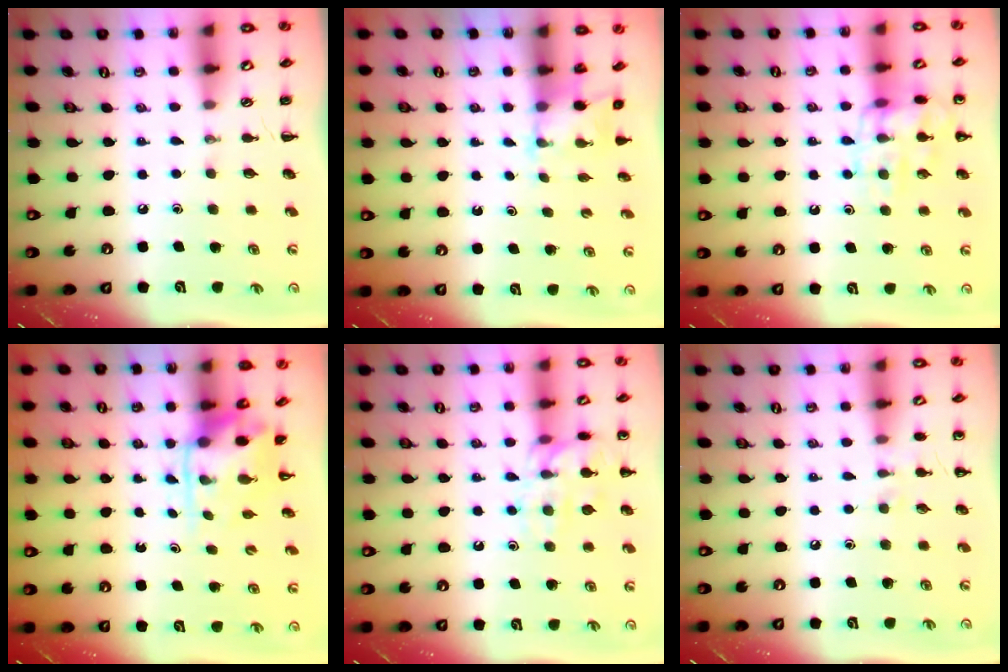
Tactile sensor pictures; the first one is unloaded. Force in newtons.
{"total": 2.3, "press": 2.2, "slide": 0.7}
{"total": 13.5, "press": 13.4, "slide": 1.1}
{"total": 3.5, "press": 3.4, "slide": 0.8}
{"total": 13.6, "press": 13.6, "slide": 0.8}
{"total": 5.5, "press": 5.2, "slide": 1.8}